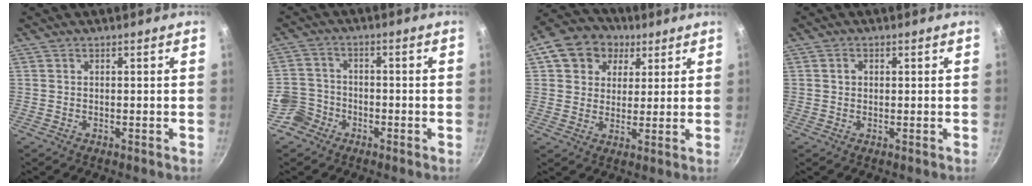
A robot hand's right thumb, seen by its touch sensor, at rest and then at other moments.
{"total": 5.3, "force": [-3.1, 4.2, 0.5], "torque": [0.016, 0.038, -0.064]}
{"total": 11.9, "force": [5.1, 9.4, 5.2], "torque": [-0.068, 0.005, 0.075]}
{"total": 1.5, "force": [0.2, 1.3, 0.8], "torque": [-0.007, 0.004, 0.002]}